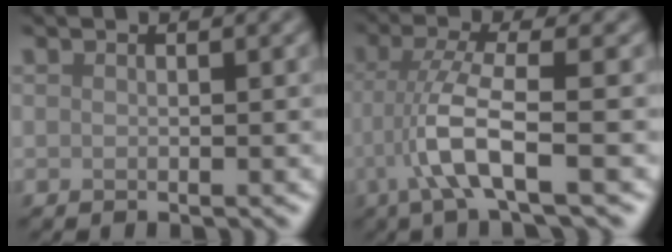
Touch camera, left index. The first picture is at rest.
{"total": 4.8, "force": [-1.5, 0.5, 4.5], "torque": [-0.094, 0.009, -0.034]}